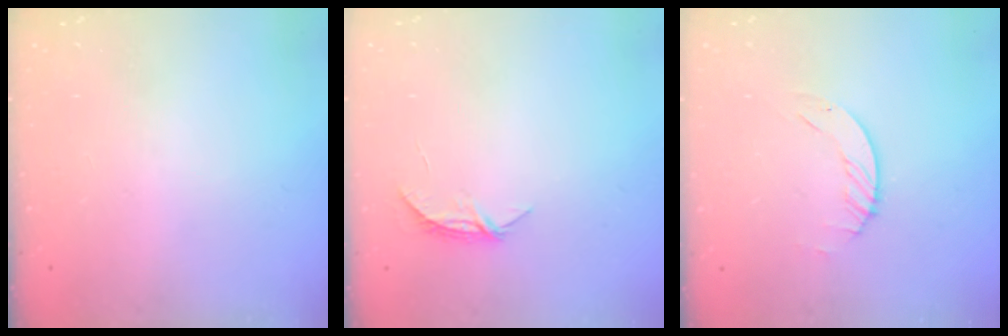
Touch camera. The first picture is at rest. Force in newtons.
{"total": 5.2, "press": 5.2, "slide": 0.4}
{"total": 1.2, "press": 1.2, "slide": 0.2}